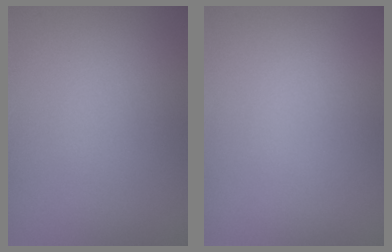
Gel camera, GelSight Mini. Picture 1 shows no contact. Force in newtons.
{"total": 0.0}